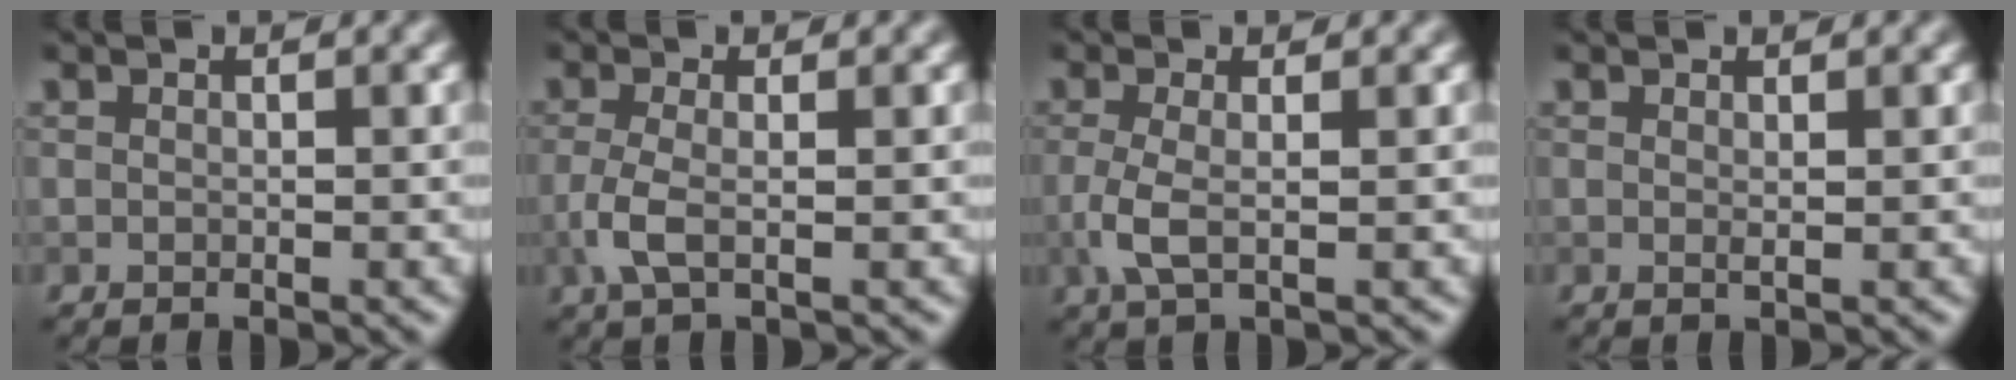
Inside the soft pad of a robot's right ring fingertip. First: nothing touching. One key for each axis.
{"total": 2.6, "fx": -0.7, "fy": 0.8, "fz": 2.4, "tx": -0.060, "ty": -0.001, "tz": -0.020}
{"total": 2.6, "fx": -0.4, "fy": 0.8, "fz": 2.5, "tx": -0.061, "ty": -0.004, "tz": -0.013}
{"total": 0.5, "fx": 0.3, "fy": 0.0, "fz": 0.4, "tx": -0.007, "ty": -0.001, "tz": 0.004}